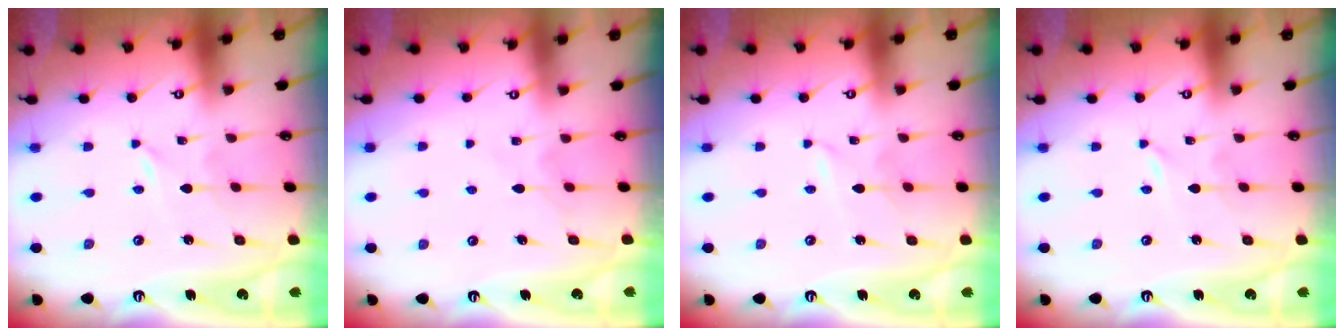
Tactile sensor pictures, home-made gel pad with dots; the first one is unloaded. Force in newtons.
{"total": 6.2, "press": 6.1, "slide": 0.6}
{"total": 2.3, "press": 2.3, "slide": 0.2}
{"total": 0.0}